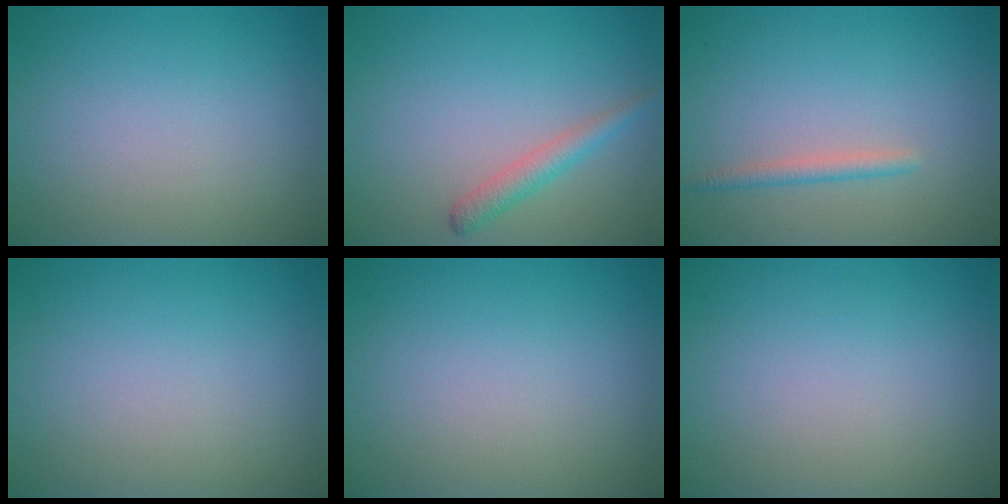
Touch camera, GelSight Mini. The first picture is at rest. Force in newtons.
{"total": 2.0, "press": 2.0, "slide": 0.1}
{"total": 1.4, "press": 1.4, "slide": 0.2}
{"total": 0.0}
{"total": 0.0}
{"total": 0.0}